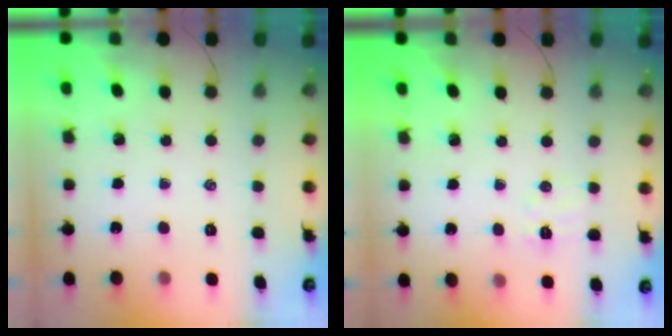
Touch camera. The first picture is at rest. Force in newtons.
{"total": 4.5, "press": 4.4, "slide": 1.2}